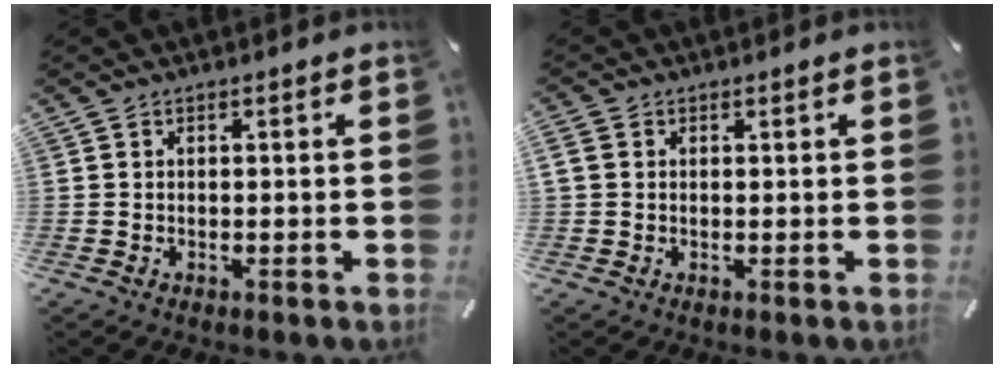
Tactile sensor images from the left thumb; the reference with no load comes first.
{"total": 1.8, "force": [0.5, 1.6, 0.7], "torque": [-0.016, 0.006, 0.008]}